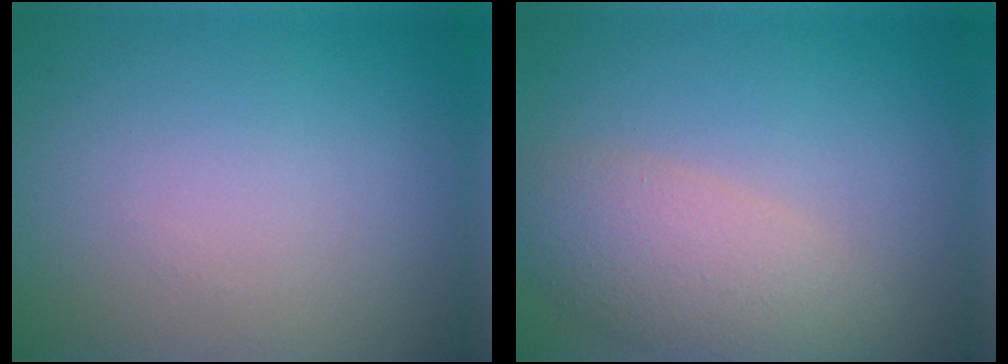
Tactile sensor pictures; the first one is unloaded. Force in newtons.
{"total": 4.8, "press": 4.8, "slide": 0.4}